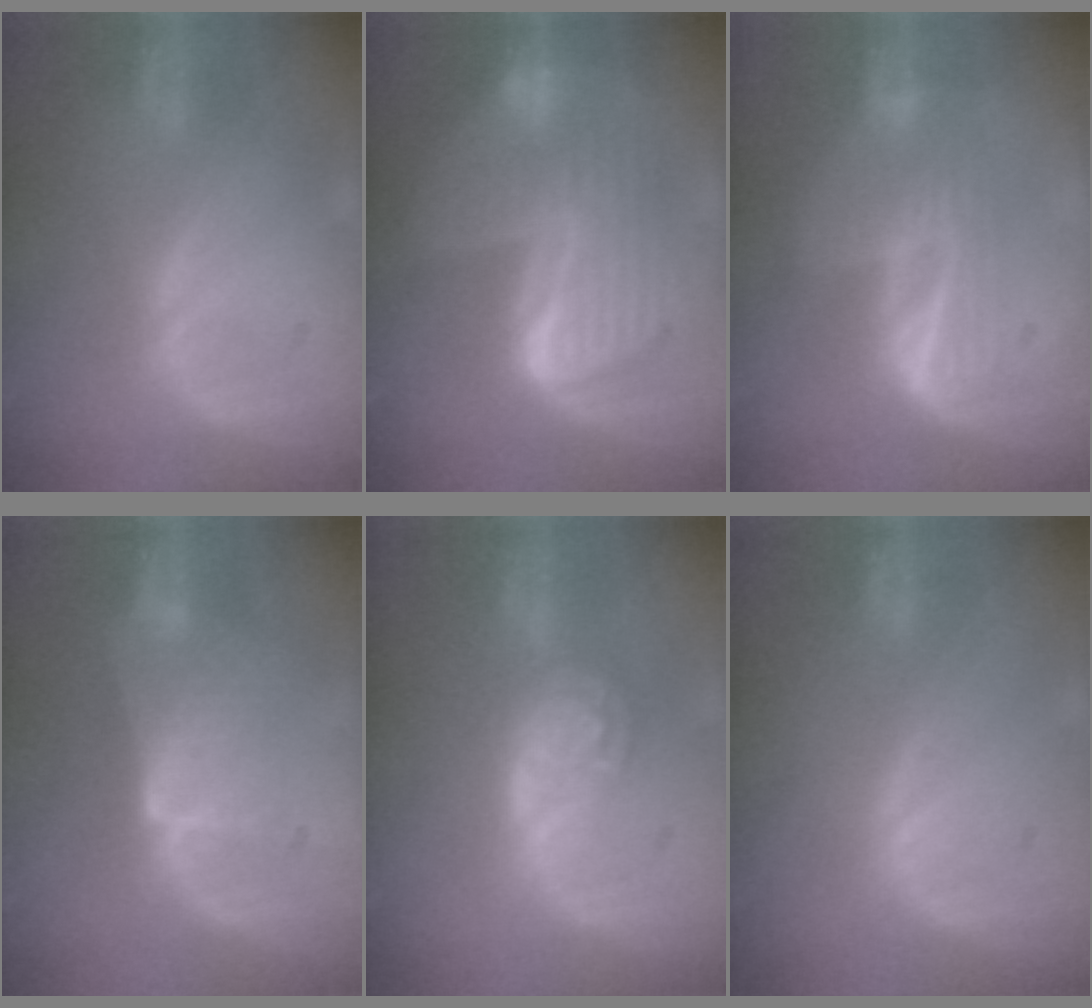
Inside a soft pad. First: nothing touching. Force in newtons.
{"total": 10.4, "press": 10.4, "slide": 0.9}
{"total": 7.0, "press": 5.7, "slide": 4.0}
{"total": 6.5, "press": 5.6, "slide": 3.2}
{"total": 6.3, "press": 6.3, "slide": 0.5}
{"total": 0.0}